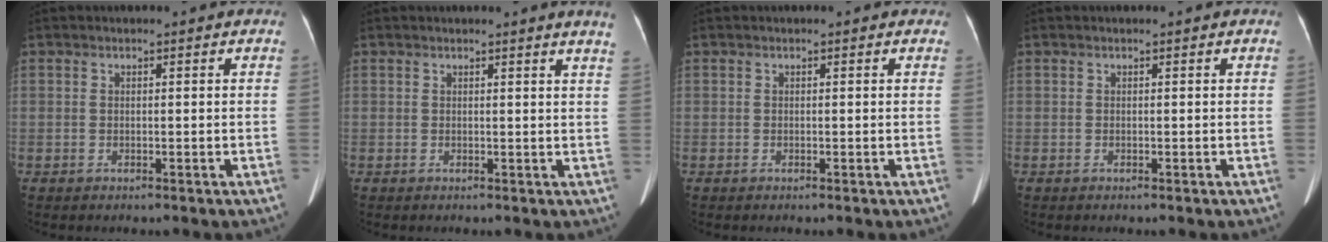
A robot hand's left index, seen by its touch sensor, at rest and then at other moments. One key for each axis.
{"total": 3.2, "fx": 2.7, "fy": -0.7, "fz": 1.4, "tx": -0.019, "ty": -0.013, "tz": 0.015}
{"total": 0.0}
{"total": 0.0}